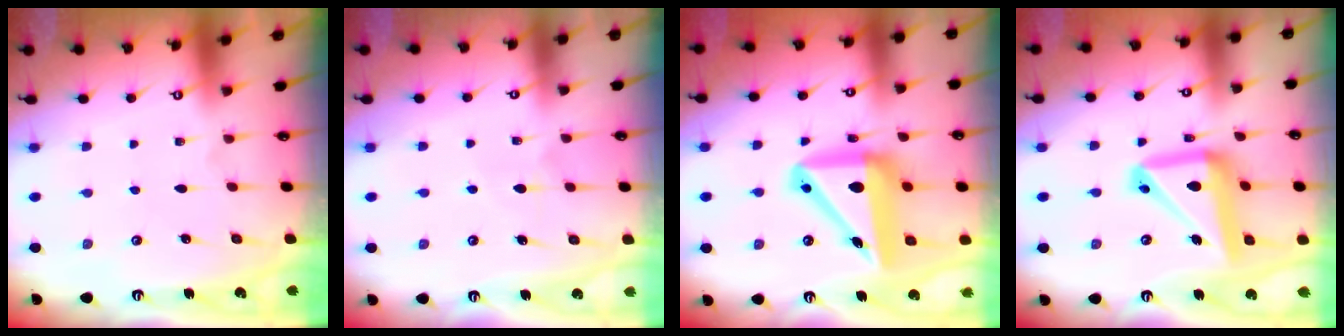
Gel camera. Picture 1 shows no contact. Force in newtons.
{"total": 5.7, "press": 5.6, "slide": 0.8}
{"total": 16.4, "press": 16.0, "slide": 3.7}
{"total": 17.3, "press": 17.2, "slide": 2.0}